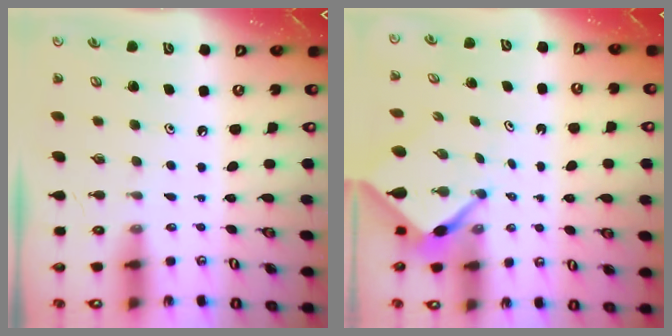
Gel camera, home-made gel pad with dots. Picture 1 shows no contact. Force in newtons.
{"total": 2.8, "press": 2.8, "slide": 0.3}